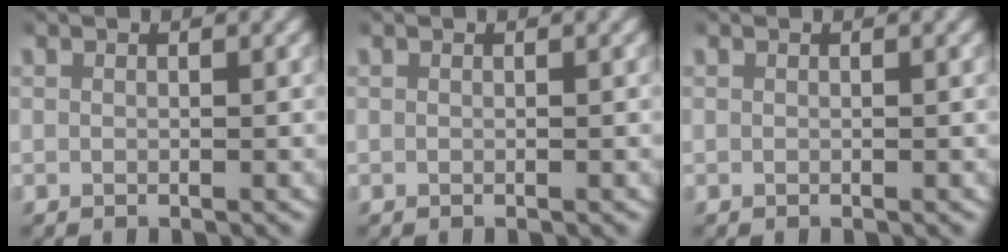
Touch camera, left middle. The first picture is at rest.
{"total": 0.0}
{"total": 0.0}